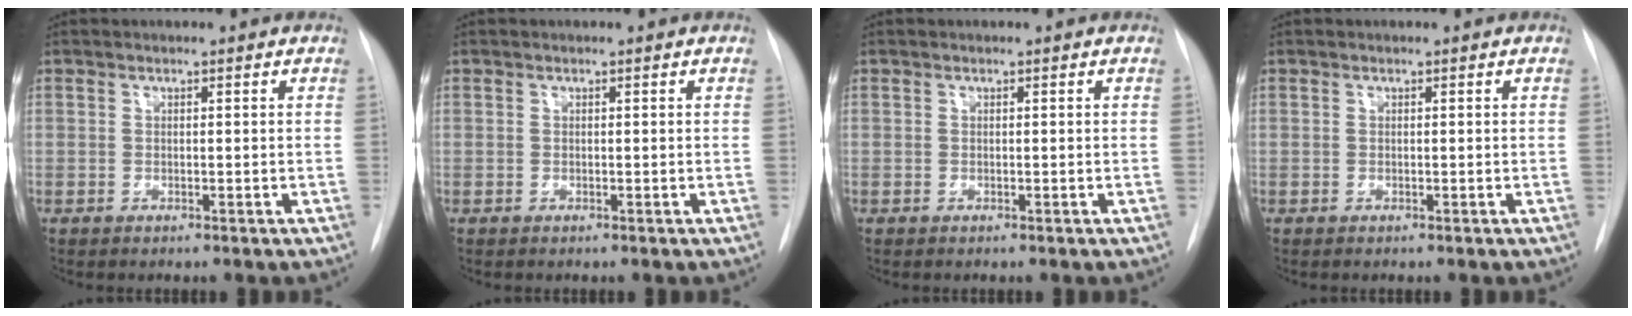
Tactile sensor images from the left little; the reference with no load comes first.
{"total": 0.0}
{"total": 0.0}
{"total": 0.0}